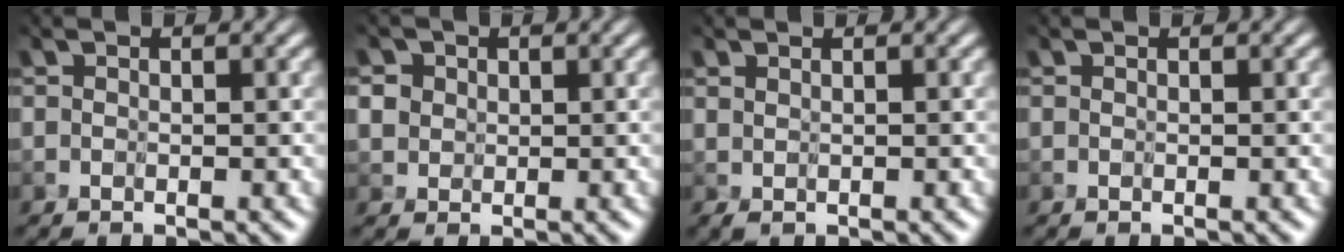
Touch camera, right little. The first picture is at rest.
{"total": 3.2, "force": [1.0, 3.0, 0.9], "torque": [-0.019, 0.024, -0.003]}
{"total": 1.3, "force": [0.7, 0.5, 1.0], "torque": [-0.026, 0.001, 0.014]}
{"total": 0.0}